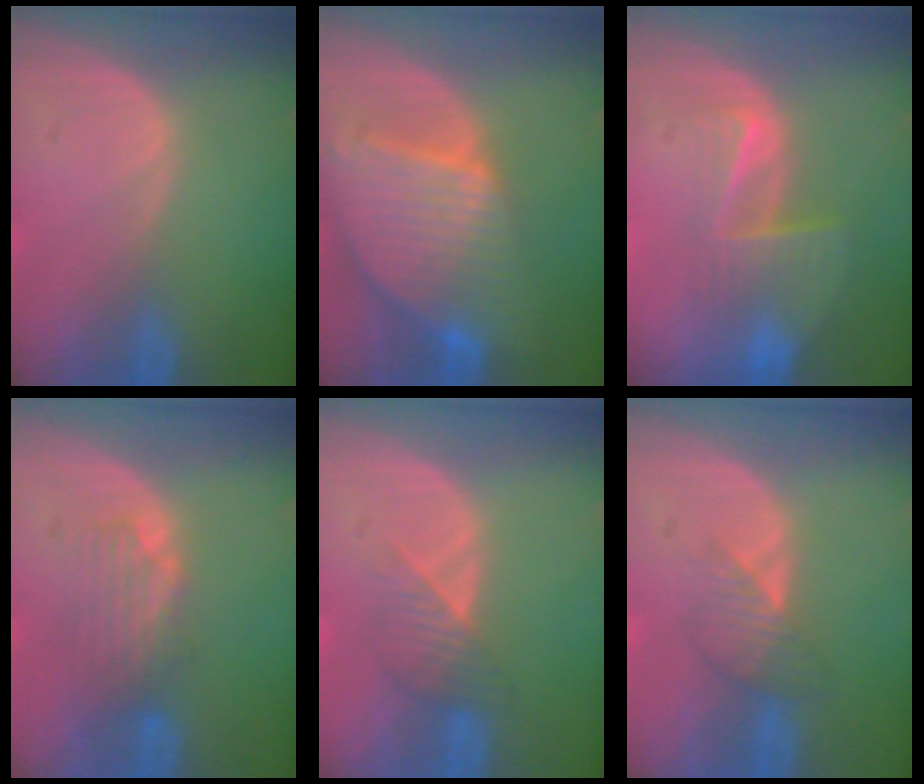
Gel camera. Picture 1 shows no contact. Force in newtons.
{"total": 9.6, "press": 8.3, "slide": 4.8}
{"total": 6.5, "press": 5.6, "slide": 3.2}
{"total": 4.3, "press": 3.8, "slide": 2.1}
{"total": 3.6, "press": 3.4, "slide": 1.2}
{"total": 3.4, "press": 3.2, "slide": 1.2}